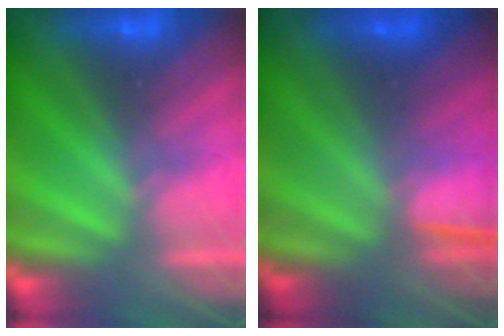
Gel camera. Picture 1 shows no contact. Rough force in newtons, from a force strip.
{"total": 1.3}